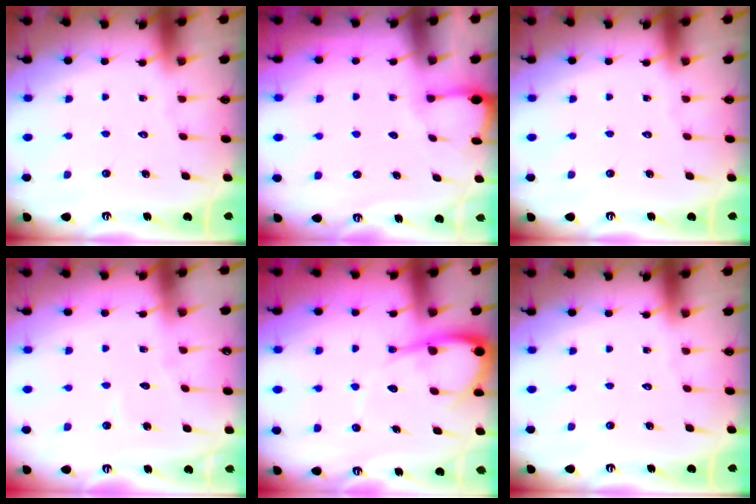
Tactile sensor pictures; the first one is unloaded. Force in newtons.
{"total": 2.7, "press": 2.7, "slide": 0.3}
{"total": 0.0}
{"total": 2.5, "press": 2.5, "slide": 0.1}
{"total": 8.5, "press": 8.5, "slide": 0.9}
{"total": 0.0}